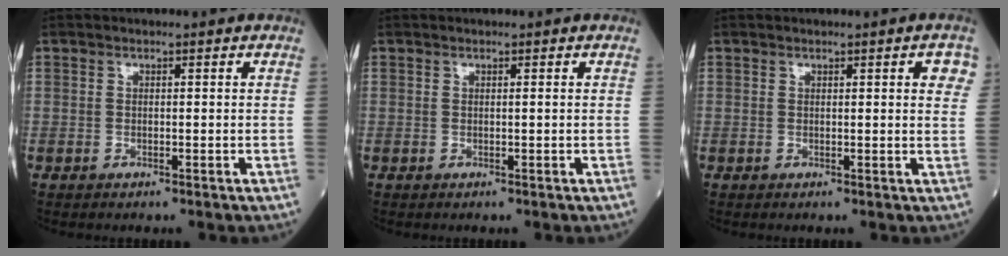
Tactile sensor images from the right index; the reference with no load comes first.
{"total": 0.0}
{"total": 2.9, "force": [1.1, 0.4, 2.6], "torque": [-0.021, 0.001, 0.010]}